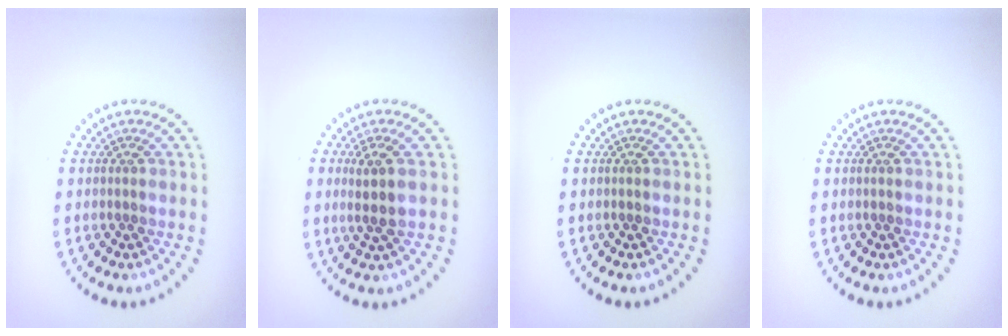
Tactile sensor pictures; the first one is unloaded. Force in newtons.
{"total": 2.8, "press": 2.4, "slide": 1.4}
{"total": 0.0}
{"total": 0.0}